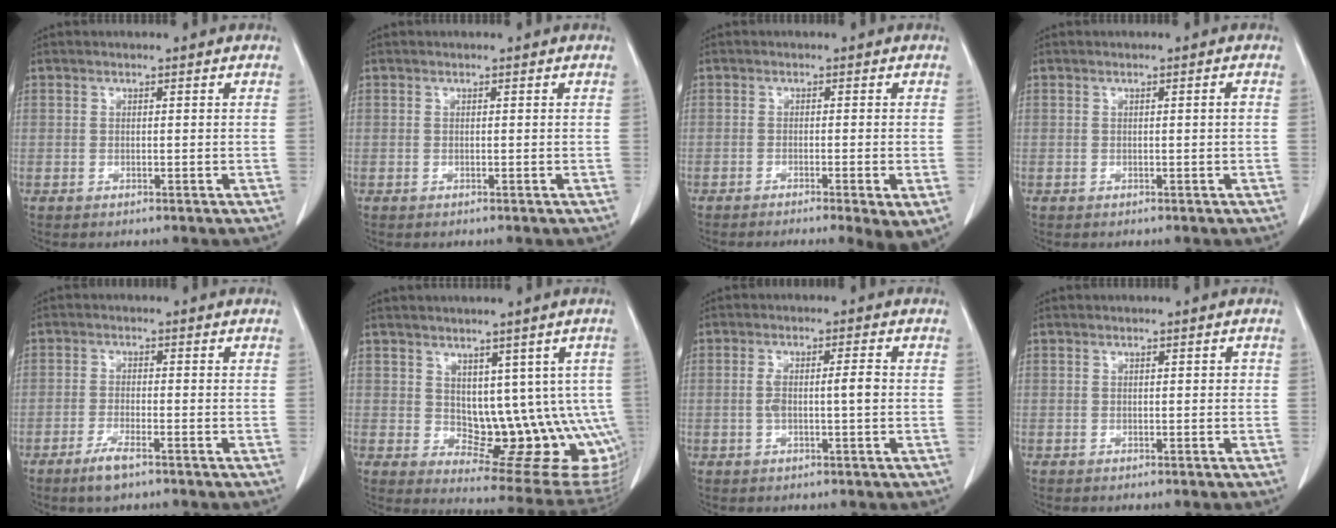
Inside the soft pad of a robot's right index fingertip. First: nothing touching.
{"total": 0.0}
{"total": 6.3, "force": [-3.6, 0.6, 5.1], "torque": [-0.062, -0.014, -0.053]}
{"total": 0.7, "force": [-0.1, -0.1, 0.7], "torque": [-0.011, 0.000, 0.001]}
{"total": 3.8, "force": [-2.6, 0.6, 2.7], "torque": [-0.057, -0.005, -0.048]}
{"total": 13.2, "force": [0.7, 7.0, 11.2], "torque": [-0.118, 0.000, 0.030]}
{"total": 4.2, "force": [-0.2, 0.6, 4.2], "torque": [-0.082, 0.010, 0.000]}
{"total": 0.6, "force": [0.0, 0.3, 0.5], "torque": [-0.005, 0.002, 0.001]}